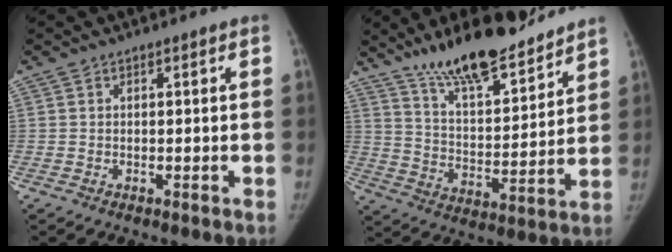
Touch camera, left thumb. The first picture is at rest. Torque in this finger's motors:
{"motor_torque": [0.38, -0.12, 1.20, -0.99, 0.15]}